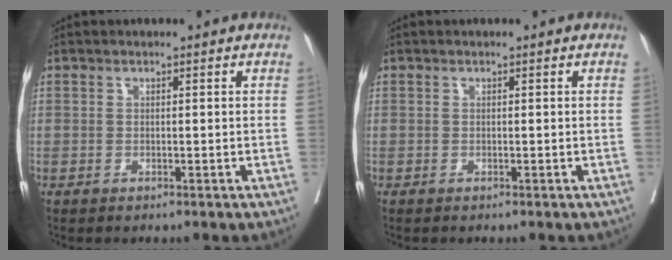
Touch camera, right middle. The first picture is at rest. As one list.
[{"total": 0.0}]